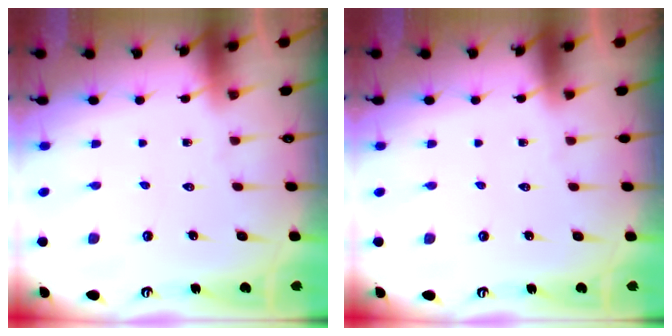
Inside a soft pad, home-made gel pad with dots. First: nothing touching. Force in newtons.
{"total": 0.0}